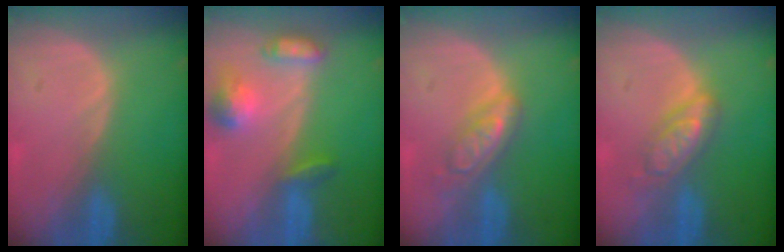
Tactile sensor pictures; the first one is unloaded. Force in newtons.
{"total": 6.2, "press": 6.2, "slide": 0.4}
{"total": 5.7, "press": 4.9, "slide": 2.9}
{"total": 5.1, "press": 5.1, "slide": 0.2}